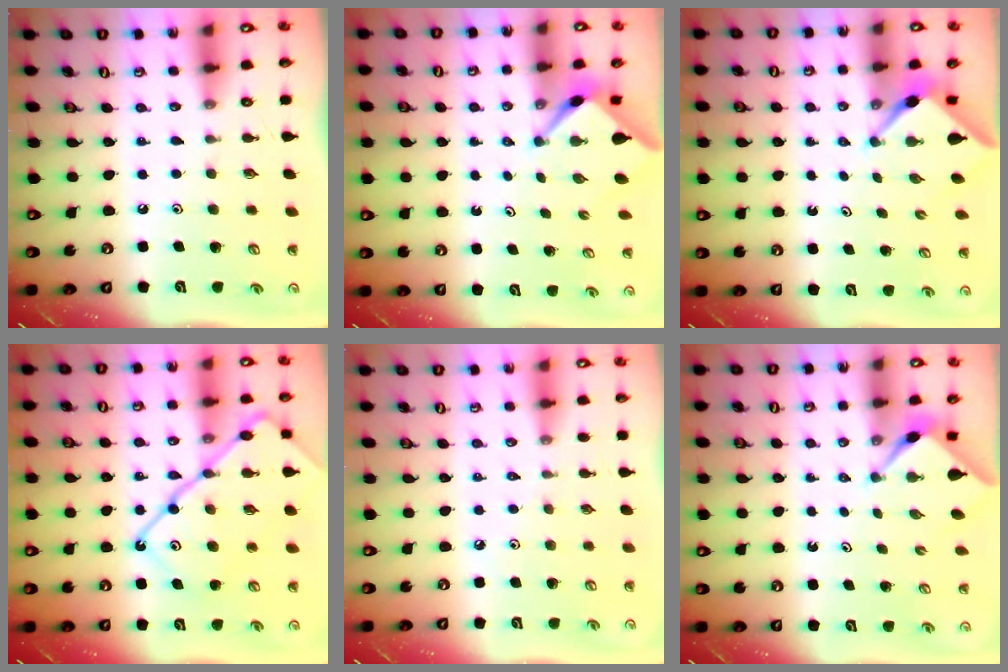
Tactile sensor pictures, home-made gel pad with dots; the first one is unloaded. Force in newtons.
{"total": 2.4, "press": 2.4, "slide": 0.3}
{"total": 3.2, "press": 3.2, "slide": 0.3}
{"total": 18.5, "press": 18.5, "slide": 1.7}
{"total": 2.8, "press": 2.7, "slide": 0.6}
{"total": 2.3, "press": 2.2, "slide": 0.3}